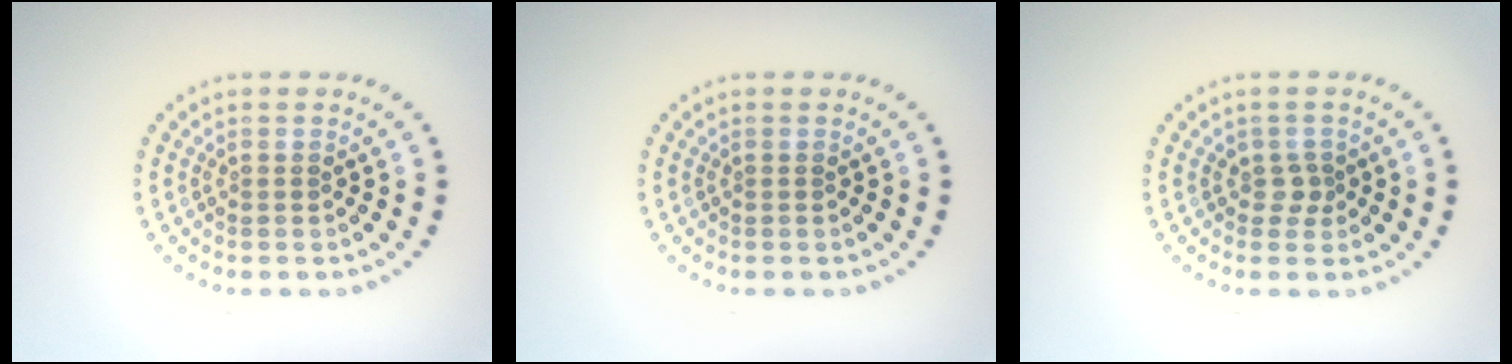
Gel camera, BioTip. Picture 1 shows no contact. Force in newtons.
{"total": 0.0}
{"total": 1.3, "press": 1.1, "slide": 0.8}